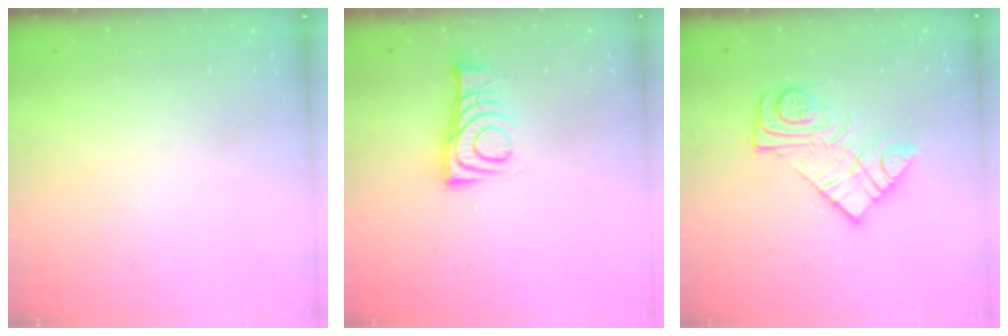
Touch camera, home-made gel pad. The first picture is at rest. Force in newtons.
{"total": 9.1, "press": 9.1, "slide": 0.4}
{"total": 13.2, "press": 13.2, "slide": 0.9}